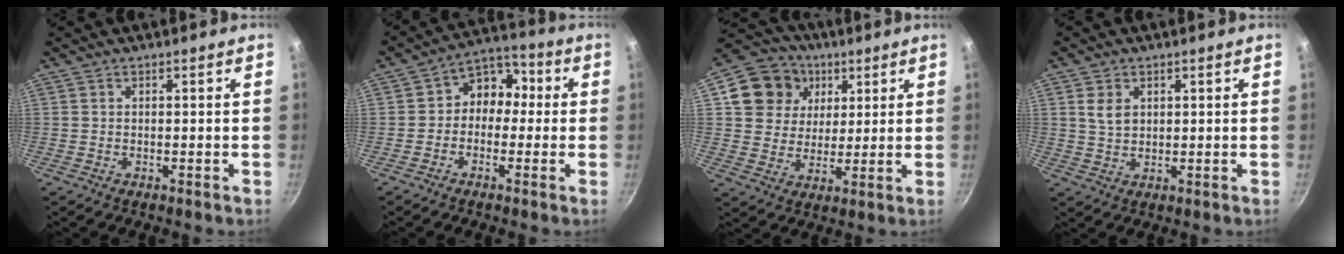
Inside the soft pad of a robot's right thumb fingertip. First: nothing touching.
{"total": 8.3, "force": [0.2, 7.0, 4.4], "torque": [-0.012, 0.025, -0.020]}
{"total": 13.0, "force": [4.7, 11.1, 4.8], "torque": [-0.057, 0.001, 0.076]}
{"total": 4.0, "force": [1.3, 2.8, 2.4], "torque": [-0.038, -0.004, 0.028]}